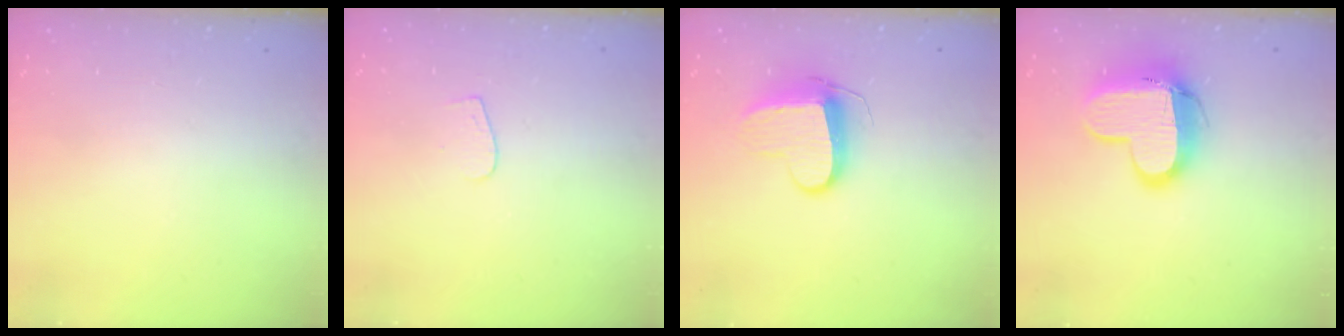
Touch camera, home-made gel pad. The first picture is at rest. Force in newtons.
{"total": 3.9, "press": 3.9, "slide": 0.4}
{"total": 9.5, "press": 9.5, "slide": 0.2}
{"total": 14.1, "press": 14.1, "slide": 1.1}